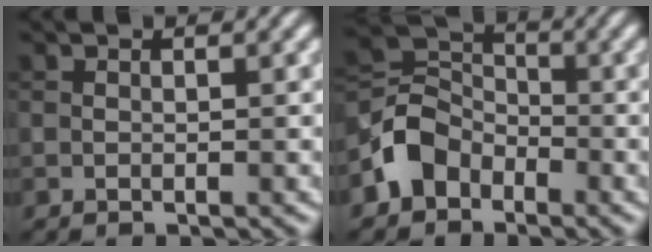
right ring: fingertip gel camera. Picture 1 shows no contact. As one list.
[{"total": 4.3, "force": [-2.5, 3.3, 1.3], "torque": [-0.024, 0.009, -0.060]}]